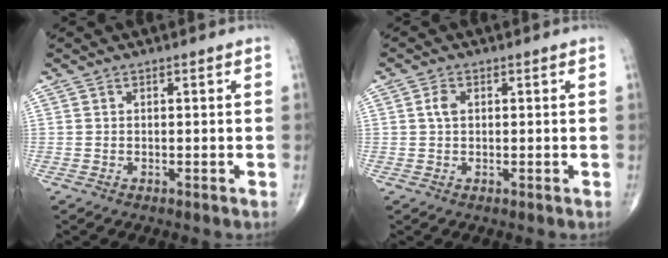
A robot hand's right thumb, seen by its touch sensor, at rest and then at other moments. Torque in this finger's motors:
{"motor_torque": [-0.32, 0.18, 0.37, 0.11, 0.00]}